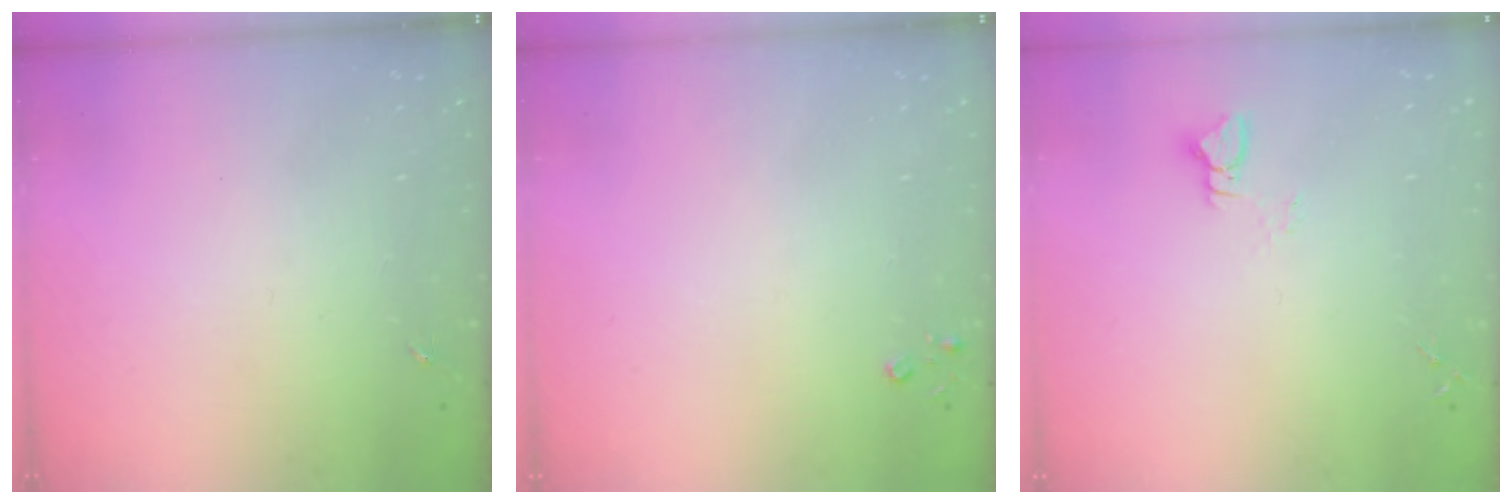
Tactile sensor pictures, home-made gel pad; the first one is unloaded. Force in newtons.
{"total": 2.6, "press": 2.6, "slide": 0.3}
{"total": 3.0, "press": 3.0, "slide": 0.3}